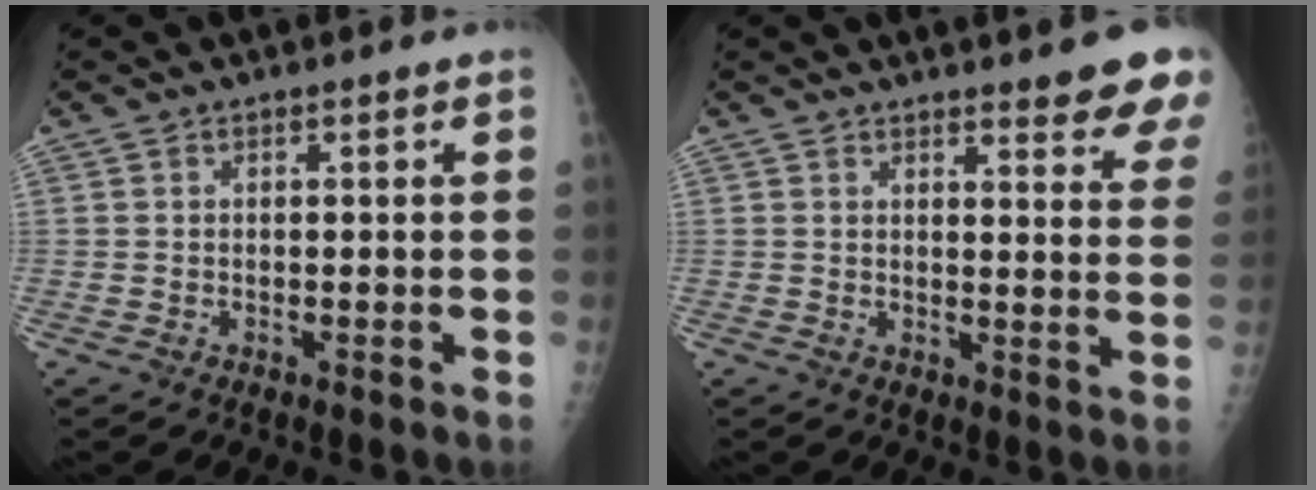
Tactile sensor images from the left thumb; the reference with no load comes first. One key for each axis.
{"total": 11.0, "fx": 9.3, "fy": 2.1, "fz": 5.4, "tx": -0.033, "ty": -0.049, "tz": 0.093}